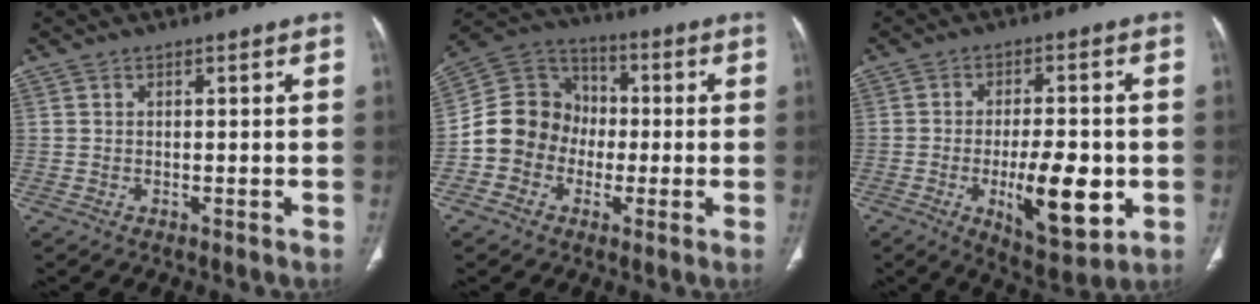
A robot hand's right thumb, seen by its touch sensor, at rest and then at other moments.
{"total": 12.1, "force": [-2.4, 11.0, 4.3], "torque": [-0.043, 0.040, -0.054]}
{"total": 14.0, "force": [-3.4, 5.5, 12.4], "torque": [-0.173, -0.004, -0.041]}